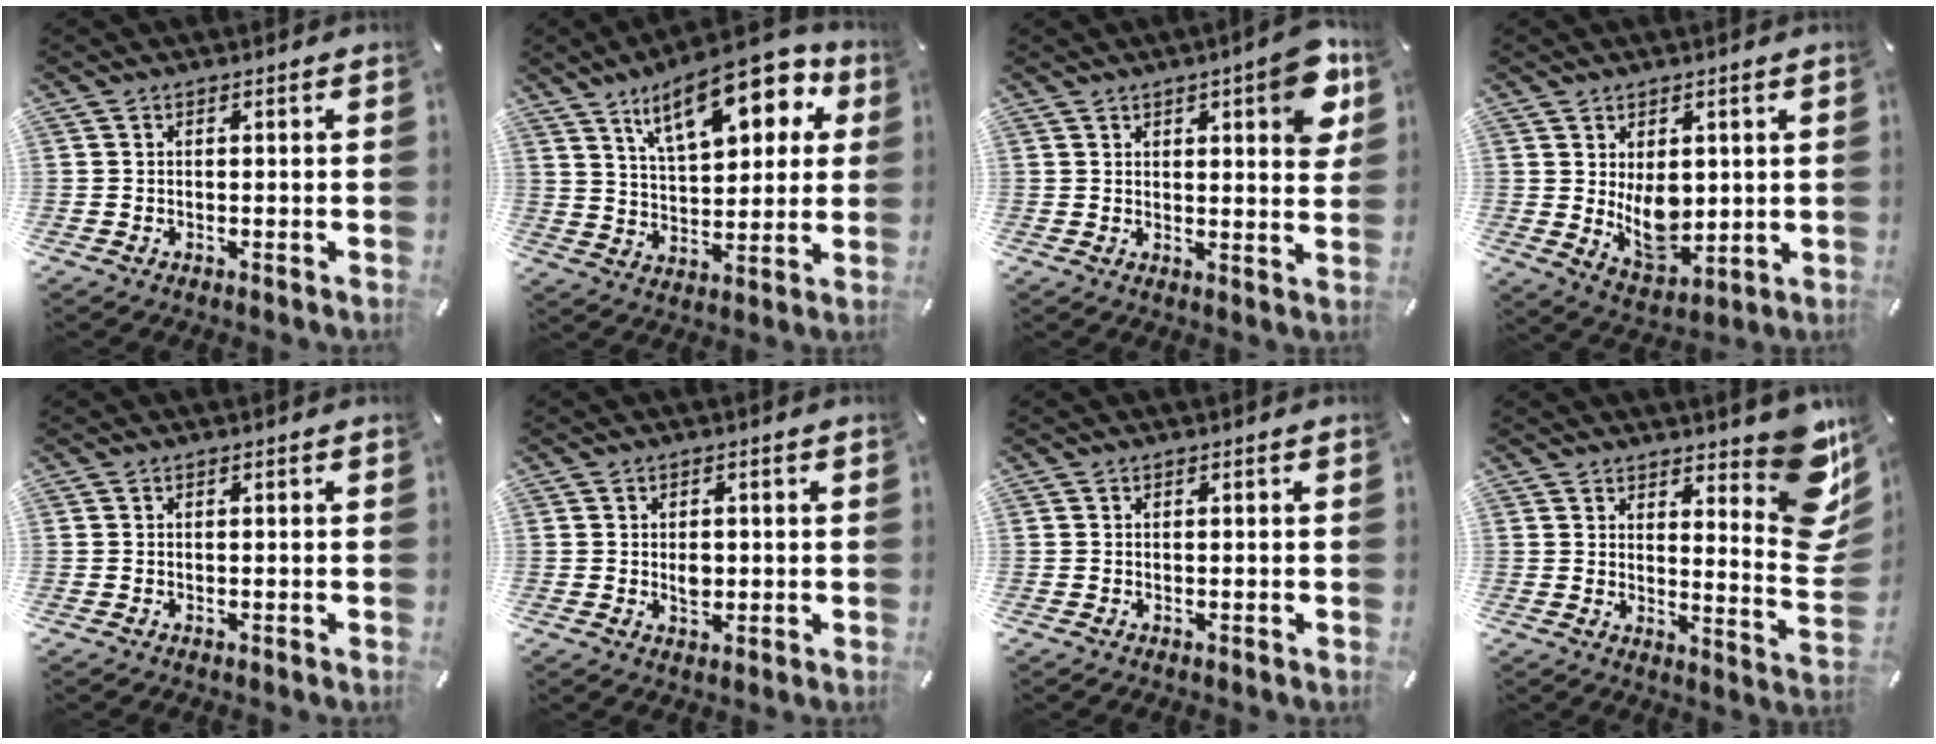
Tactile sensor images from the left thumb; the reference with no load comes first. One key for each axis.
{"total": 18.8, "fx": 10.1, "fy": 8.4, "fz": 13.5, "tx": -0.204, "ty": -0.034, "tz": 0.164}
{"total": 9.8, "fx": 4.7, "fy": 3.5, "fz": 7.9, "tx": -0.097, "ty": -0.021, "tz": 0.073}
{"total": 9.9, "fx": 1.3, "fy": 7.0, "fz": 7.0, "tx": -0.087, "ty": -0.019, "tz": 0.026}
{"total": 0.0}
{"total": 2.1, "fx": -0.1, "fy": 1.5, "fz": 1.4, "tx": -0.021, "ty": 0.000, "tz": -0.003}
{"total": 0.0}
{"total": 16.5, "fx": 9.6, "fy": 6.6, "fz": 11.6, "tx": -0.122, "ty": -0.089, "tz": 0.165}